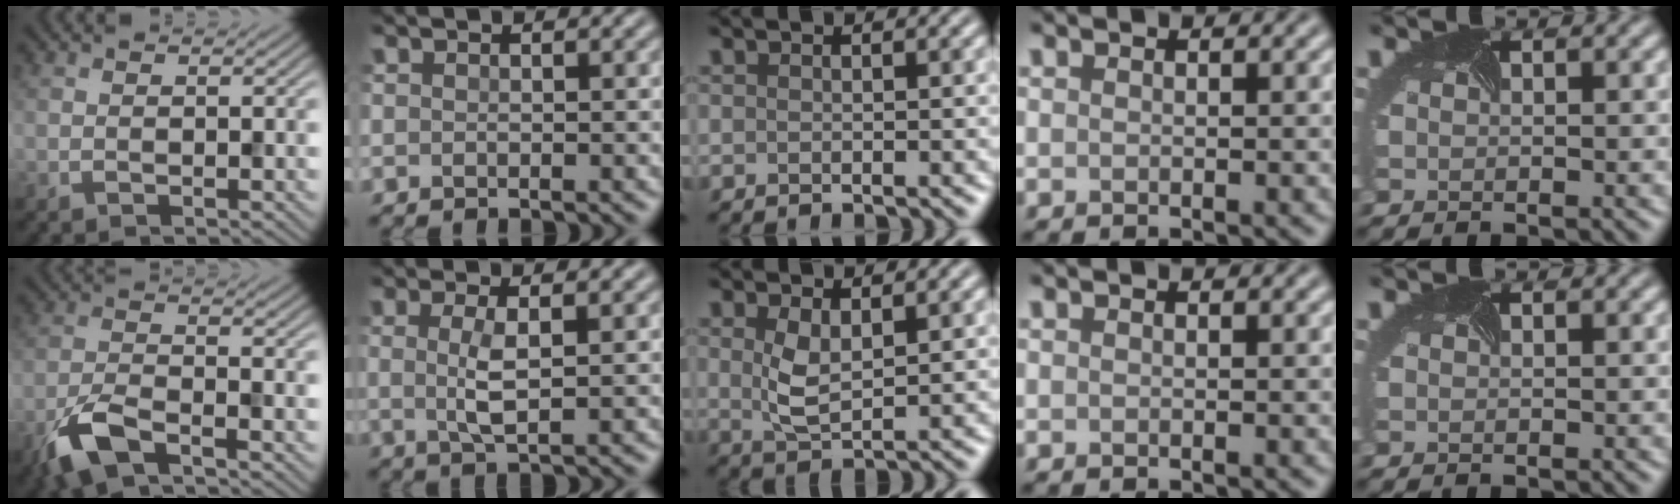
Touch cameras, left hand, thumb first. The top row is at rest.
{"thumb": {"total": 6.4, "force": [-4.2, 2.0, 4.4], "torque": [-0.102, -0.008, -0.093]}, "index": {"total": 2.5, "force": [0.2, 0.3, 2.4], "torque": [-0.057, -0.002, 0.006]}, "middle": {"total": 2.8, "force": [0.9, 1.3, 2.4], "torque": [-0.057, -0.003, 0.022]}}